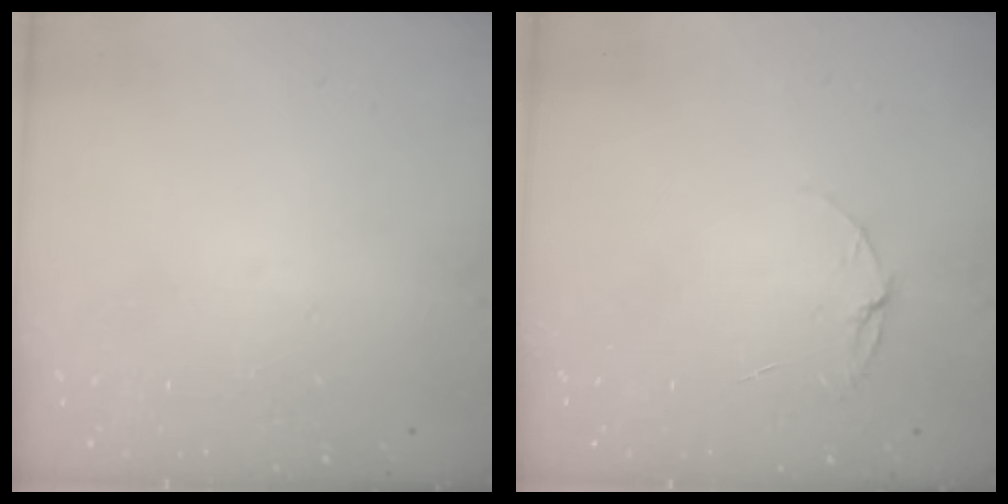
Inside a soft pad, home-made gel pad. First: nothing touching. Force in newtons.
{"total": 4.1, "press": 4.1, "slide": 0.3}